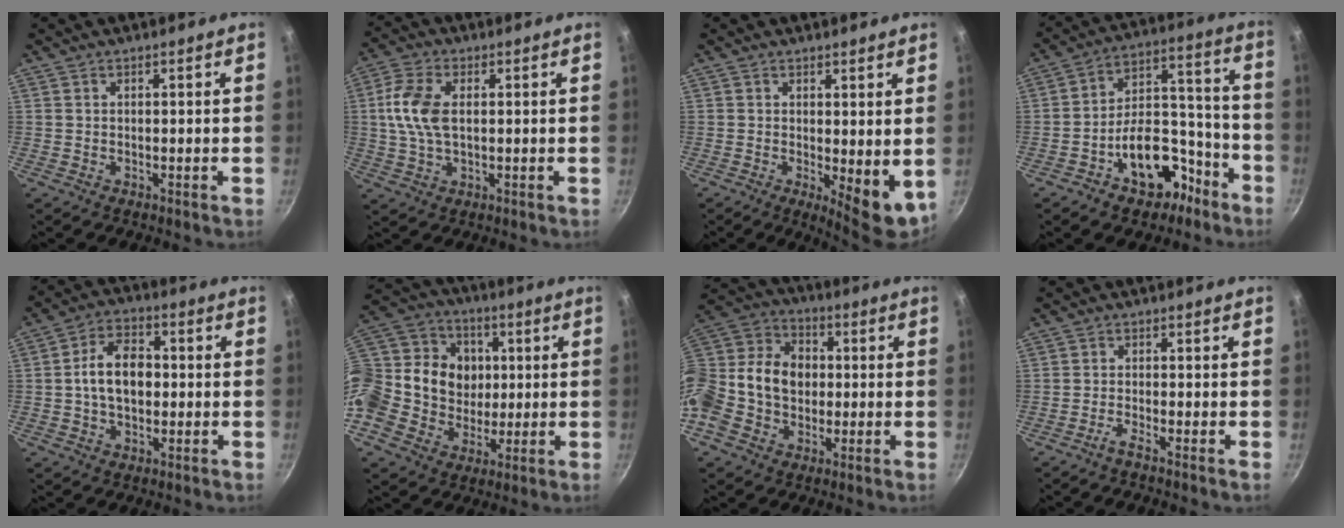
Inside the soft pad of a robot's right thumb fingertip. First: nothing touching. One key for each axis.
{"total": 8.7, "fx": 1.0, "fy": 5.0, "fz": 7.1, "tx": -0.145, "ty": 0.014, "tz": 0.013}
{"total": 7.6, "fx": 0.3, "fy": 3.0, "fz": 6.9, "tx": -0.080, "ty": -0.013, "tz": 0.012}
{"total": 15.3, "fx": -8.4, "fy": 9.1, "fz": 8.9, "tx": -0.085, "ty": 0.096, "tz": -0.118}
{"total": 9.9, "fx": -0.1, "fy": 6.6, "fz": 7.4, "tx": -0.101, "ty": 0.023, "tz": -0.010}
{"total": 23.4, "fx": 0.9, "fy": 20.4, "fz": 11.5, "tx": -0.226, "ty": 0.039, "tz": 0.020}
{"total": 21.0, "fx": -1.8, "fy": 16.7, "fz": 12.6, "tx": -0.245, "ty": 0.056, "tz": -0.043}
{"total": 1.7, "fx": -1.2, "fy": -0.5, "fz": 1.1, "tx": -0.036, "ty": 0.007, "tz": -0.029}